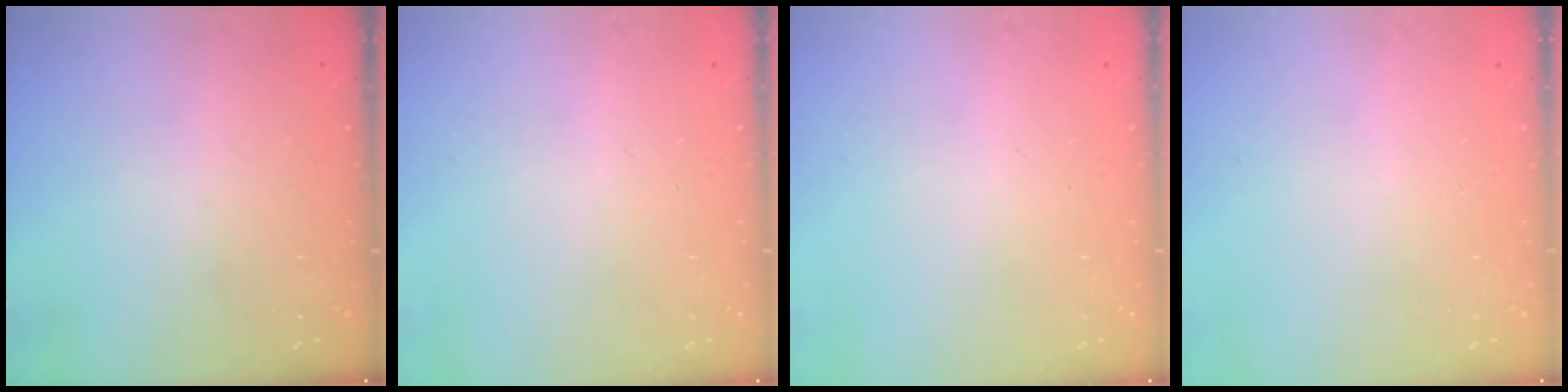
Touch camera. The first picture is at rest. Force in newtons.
{"total": 0.0}
{"total": 0.0}
{"total": 0.0}